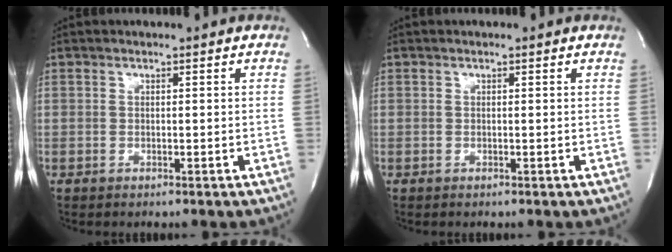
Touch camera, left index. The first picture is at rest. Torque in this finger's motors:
{"motor_torque": [0.23, -0.28, 0.02, -0.01]}